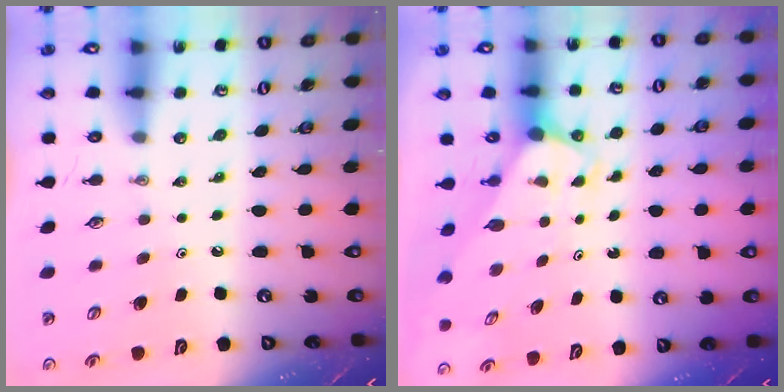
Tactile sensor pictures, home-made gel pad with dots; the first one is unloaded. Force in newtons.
{"total": 2.9, "press": 2.9, "slide": 0.2}